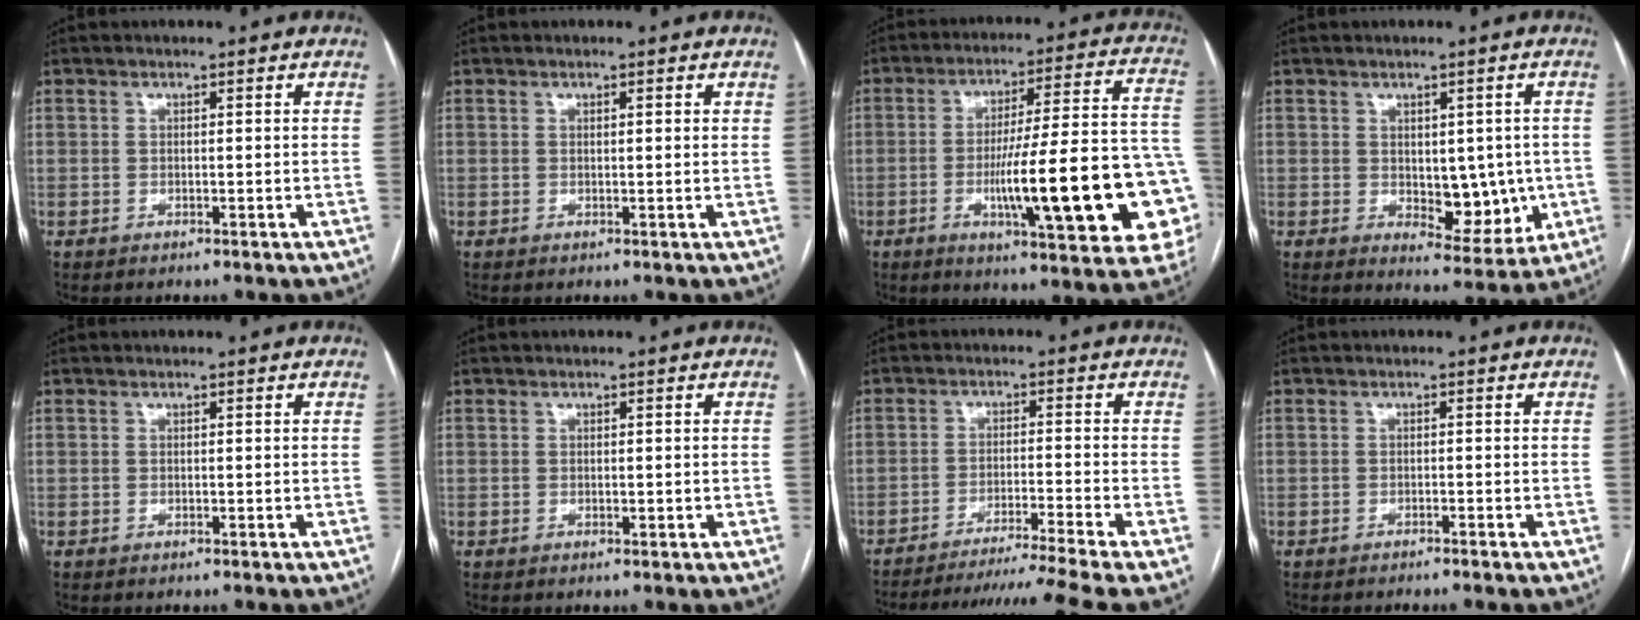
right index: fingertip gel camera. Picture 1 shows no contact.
{"total": 0.8, "force": [0.3, 0.1, 0.7], "torque": [-0.013, 0.002, 0.003]}
{"total": 24.6, "force": [-6.0, 2.4, 23.7], "torque": [-0.259, 0.008, -0.083]}
{"total": 8.1, "force": [-0.6, 4.4, 6.8], "torque": [-0.071, -0.001, 0.007]}
{"total": 0.0}
{"total": 0.7, "force": [0.0, 0.4, 0.5], "torque": [-0.006, -0.002, 0.001]}
{"total": 14.4, "force": [-12.5, -3.8, 5.9], "torque": [-0.080, -0.029, -0.190]}
{"total": 2.0, "force": [-1.7, -0.5, 0.9], "torque": [-0.011, 0.005, -0.024]}